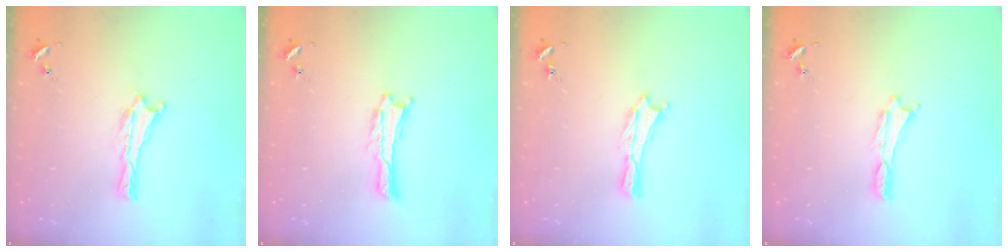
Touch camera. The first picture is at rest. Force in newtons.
{"total": 0.0}
{"total": 0.0}
{"total": 0.0}